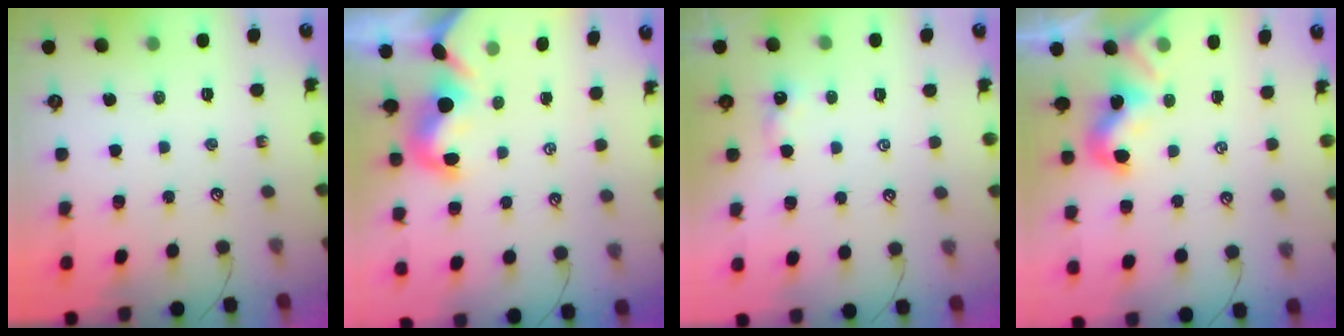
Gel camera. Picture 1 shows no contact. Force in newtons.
{"total": 1.6, "press": 1.2, "slide": 1.0}
{"total": 1.4, "press": 1.3, "slide": 0.3}
{"total": 2.0, "press": 2.0, "slide": 0.4}